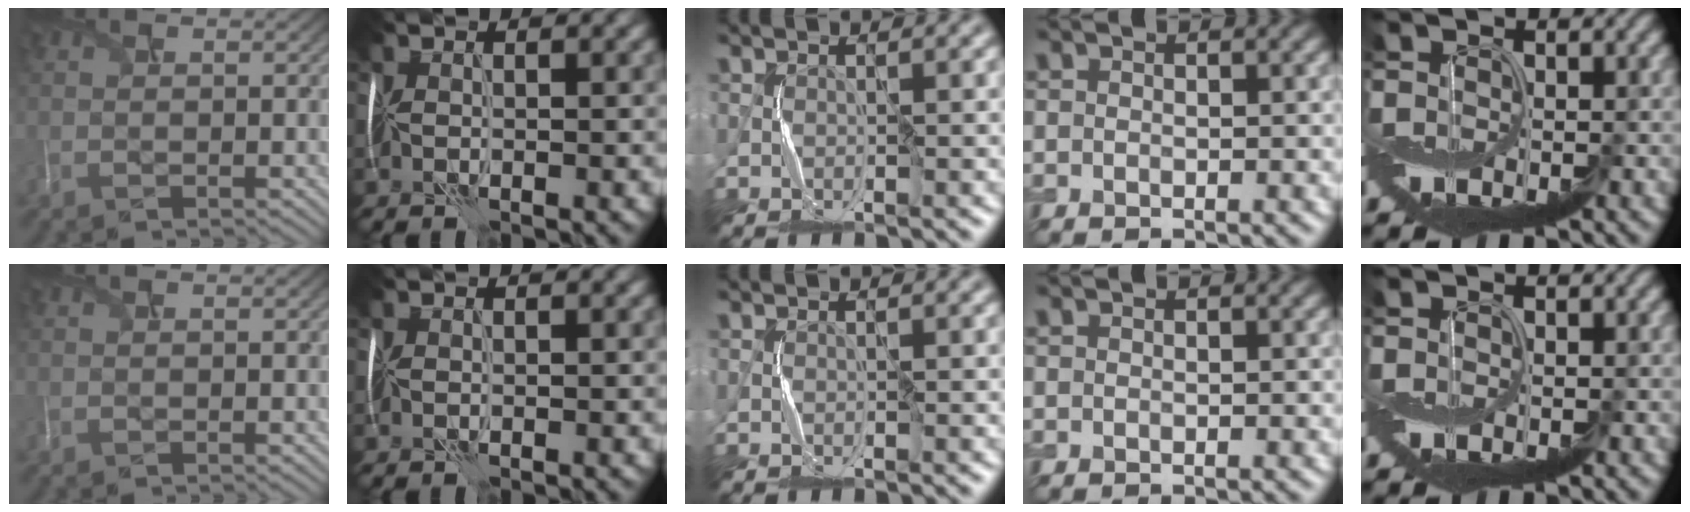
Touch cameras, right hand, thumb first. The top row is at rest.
{}